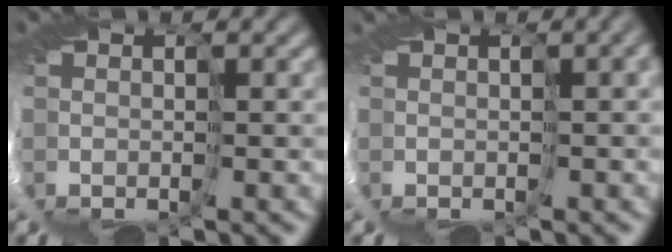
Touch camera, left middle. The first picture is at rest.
{"total": 1.0, "force": [-0.2, 0.2, 1.0], "torque": [-0.008, 0.000, 0.000]}